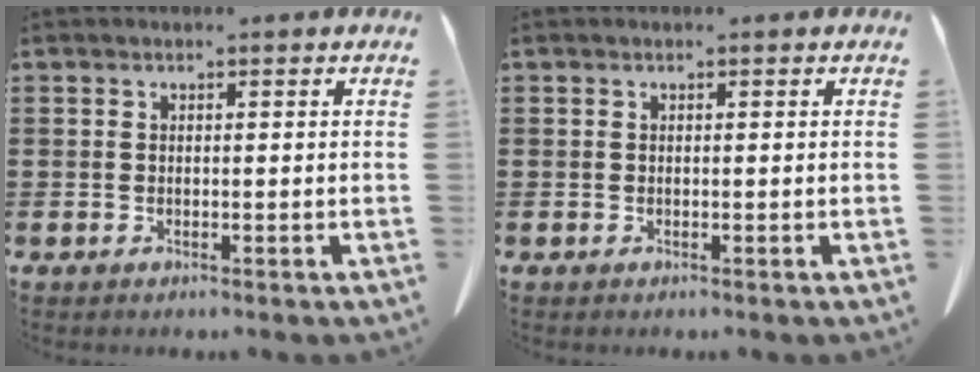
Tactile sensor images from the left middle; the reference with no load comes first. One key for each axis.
{"total": 0.0}